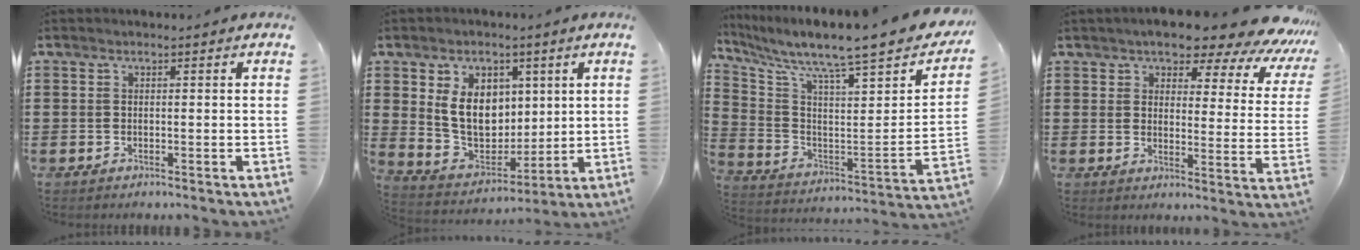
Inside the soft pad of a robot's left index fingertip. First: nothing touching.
{"total": 9.8, "force": [2.9, 7.4, 5.7], "torque": [-0.129, 0.004, 0.055]}
{"total": 8.0, "force": [6.9, 0.2, 4.0], "torque": [-0.089, -0.074, 0.099]}
{"total": 8.7, "force": [7.7, 1.3, 3.9], "torque": [-0.084, -0.051, 0.130]}